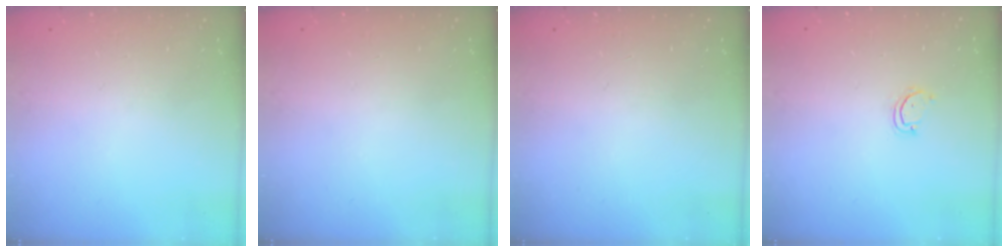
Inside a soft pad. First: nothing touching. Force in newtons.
{"total": 0.0}
{"total": 0.0}
{"total": 2.9, "press": 2.9, "slide": 0.3}